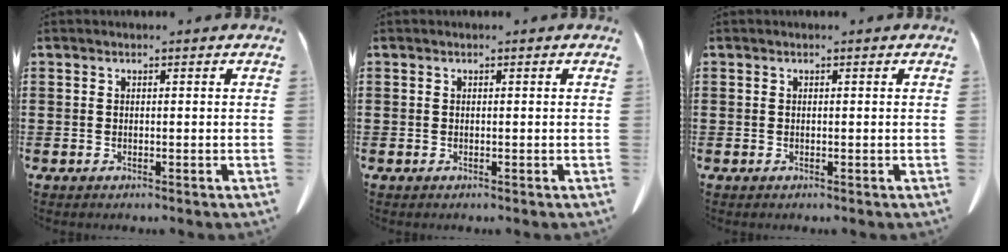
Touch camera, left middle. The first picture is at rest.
{"total": 0.0}
{"total": 0.0}